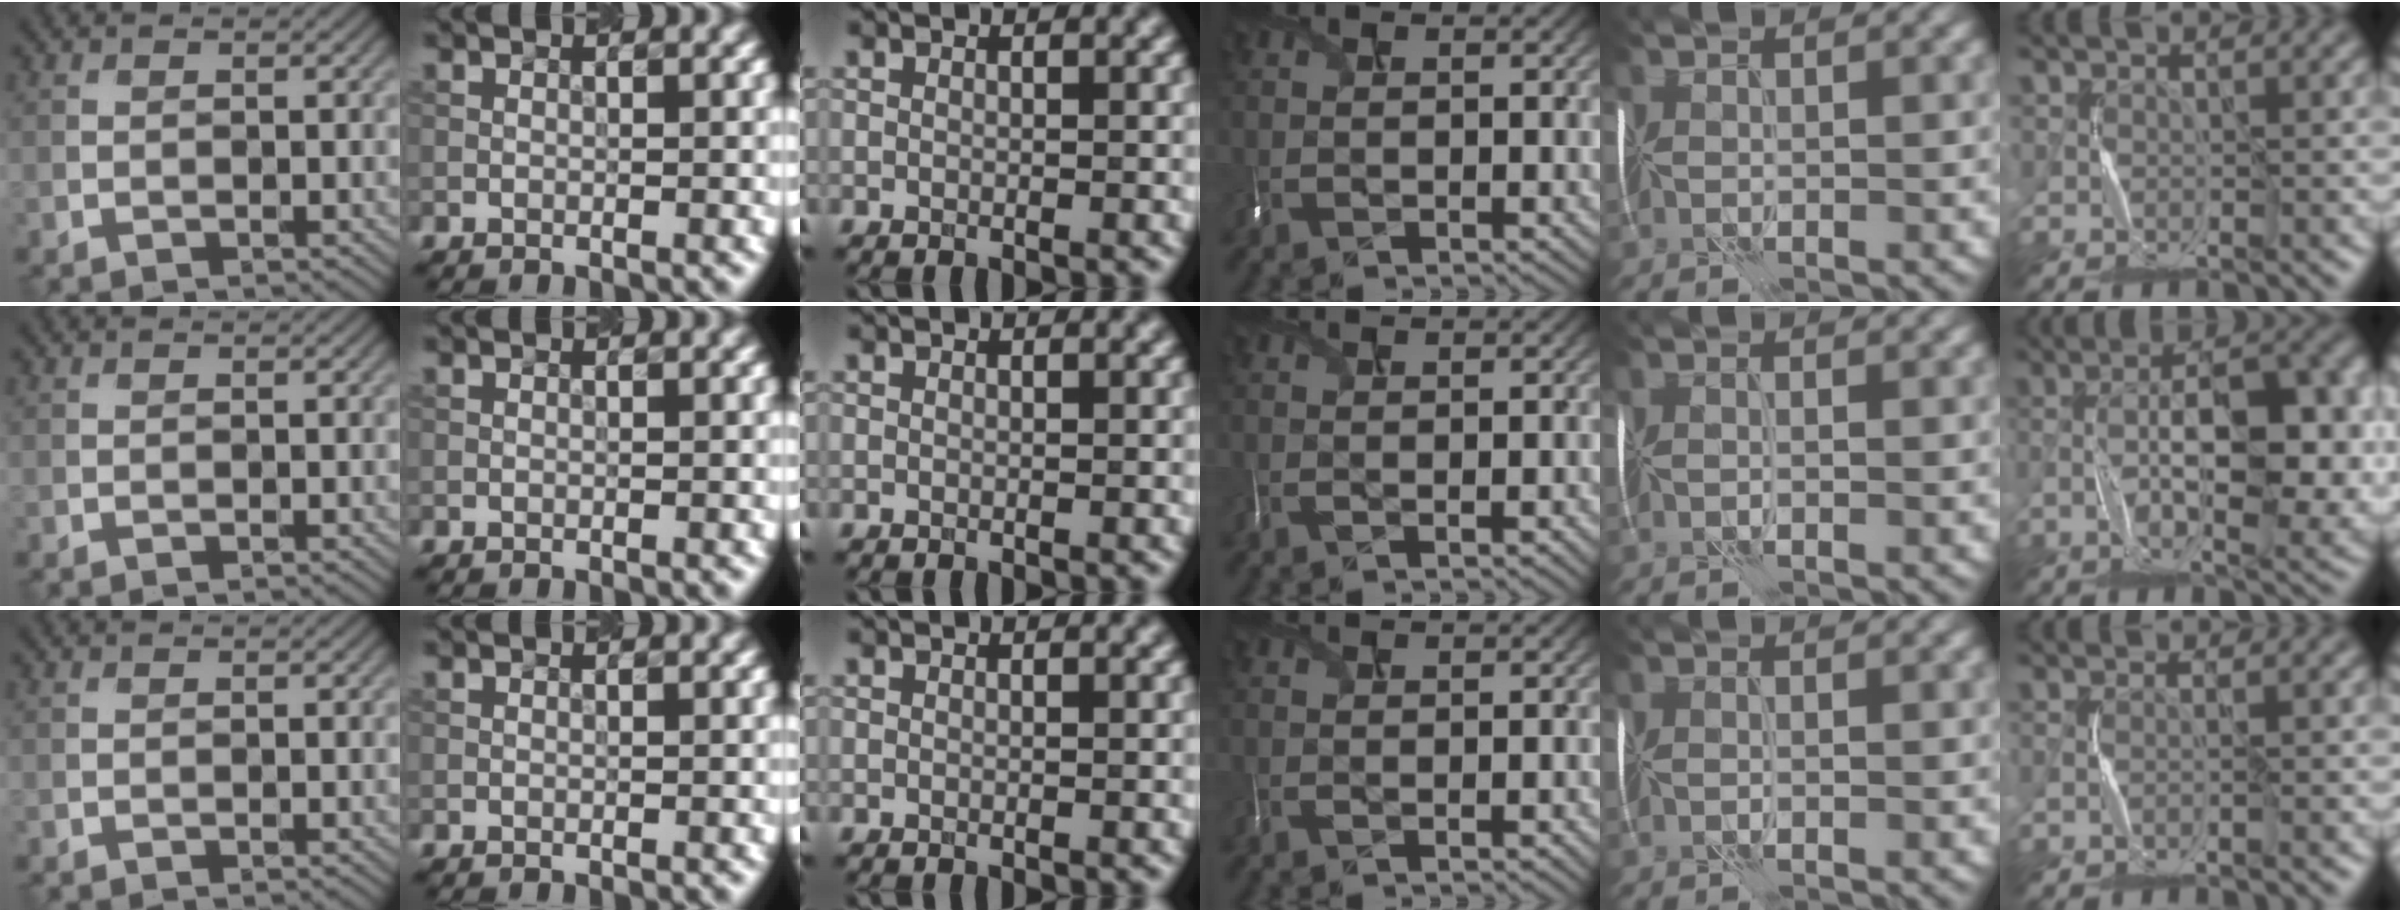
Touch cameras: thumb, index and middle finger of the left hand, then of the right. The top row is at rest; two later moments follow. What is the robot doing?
{"motion": "shake", "object": "plastic piggy bank"}